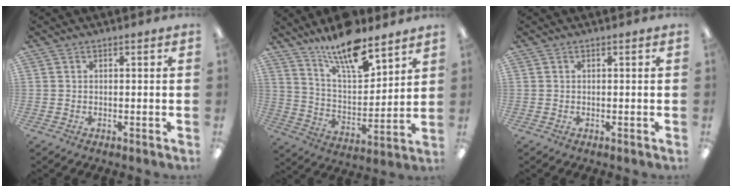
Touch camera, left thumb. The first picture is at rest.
{"total": 15.4, "force": [12.3, 4.2, 8.3], "torque": [-0.154, -0.076, 0.212]}
{"total": 0.0}